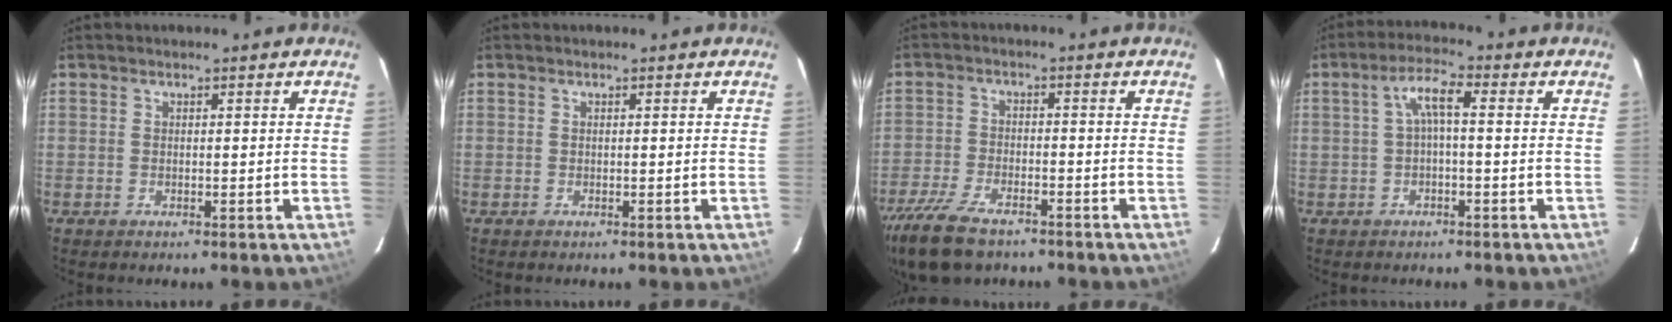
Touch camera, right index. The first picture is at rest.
{"total": 0.0}
{"total": 13.0, "force": [-9.6, 5.4, 6.8], "torque": [-0.175, -0.030, -0.180]}
{"total": 4.4, "force": [-0.1, 1.0, 4.2], "torque": [-0.084, 0.013, 0.002]}